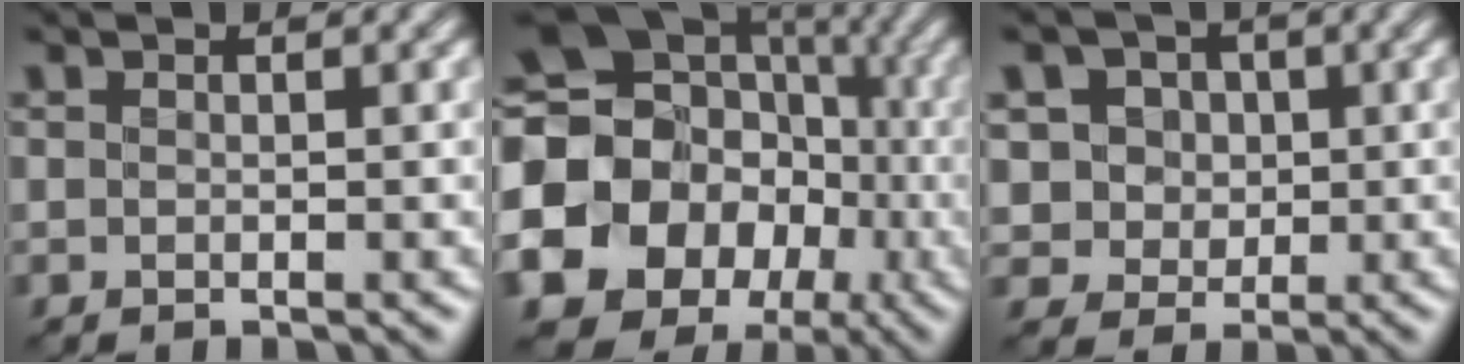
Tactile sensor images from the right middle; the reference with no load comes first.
{"total": 20.3, "force": [-4.5, 18.0, 8.3], "torque": [-0.169, -0.021, -0.094]}
{"total": 6.3, "force": [2.3, 5.3, 2.5], "torque": [-0.037, 0.014, 0.022]}